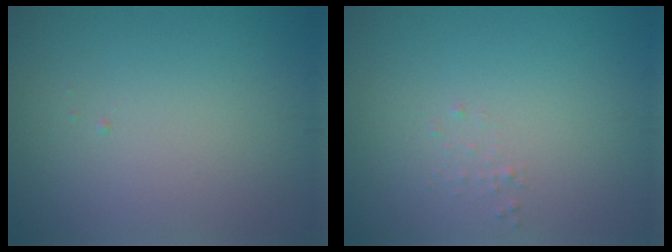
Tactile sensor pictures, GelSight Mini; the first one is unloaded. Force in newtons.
{"total": 0.5, "press": 0.5, "slide": 0.1}